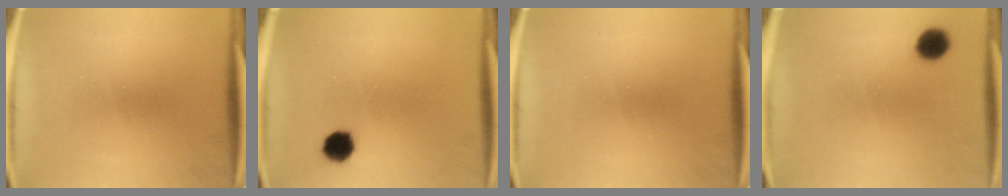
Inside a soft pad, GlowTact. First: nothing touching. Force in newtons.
{"total": 4.9}
{"total": 0.0}
{"total": 4.9}